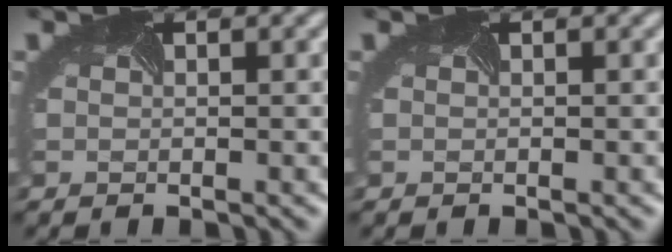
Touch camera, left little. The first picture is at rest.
{"total": 0.0}